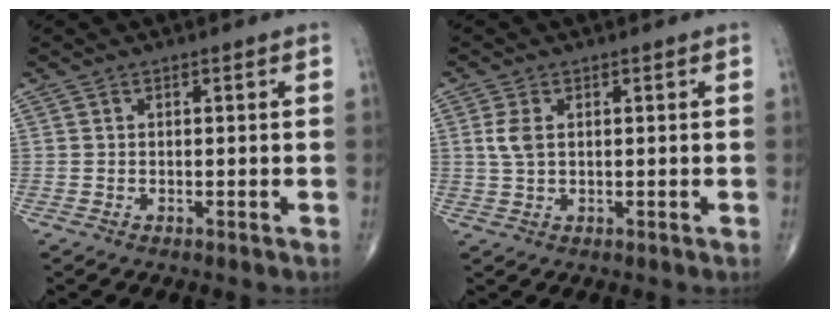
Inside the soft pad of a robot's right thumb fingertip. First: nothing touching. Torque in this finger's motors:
{"motor_torque": [-0.54, 0.75, 0.60, 0.25, 0.02]}